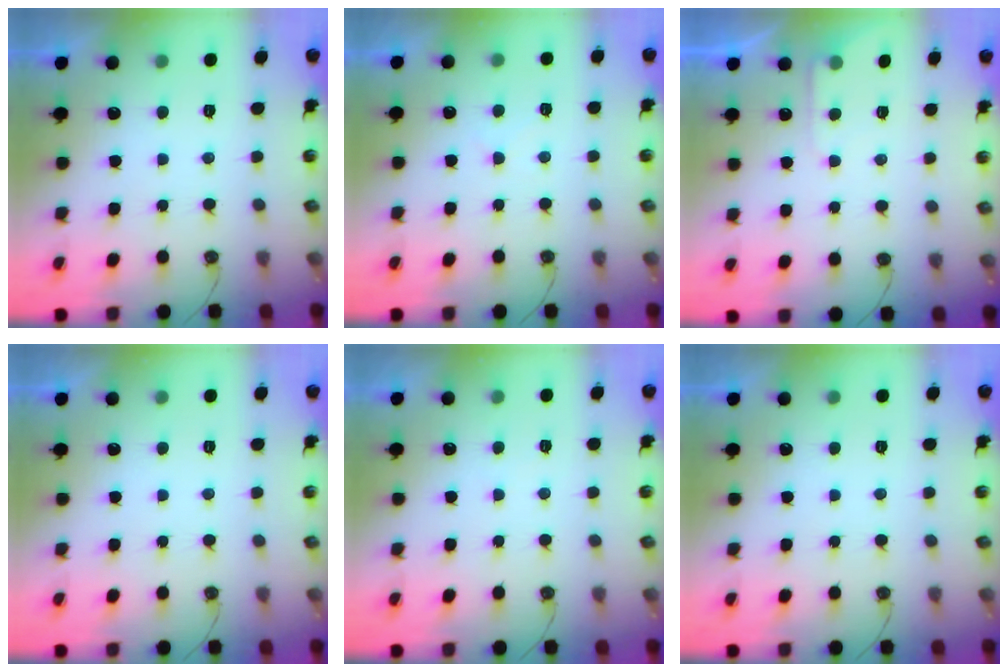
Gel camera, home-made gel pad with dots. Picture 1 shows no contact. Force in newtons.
{"total": 4.7, "press": 4.7, "slide": 0.6}
{"total": 4.9, "press": 4.9, "slide": 0.6}
{"total": 0.0}
{"total": 3.0, "press": 2.9, "slide": 0.5}
{"total": 0.0}